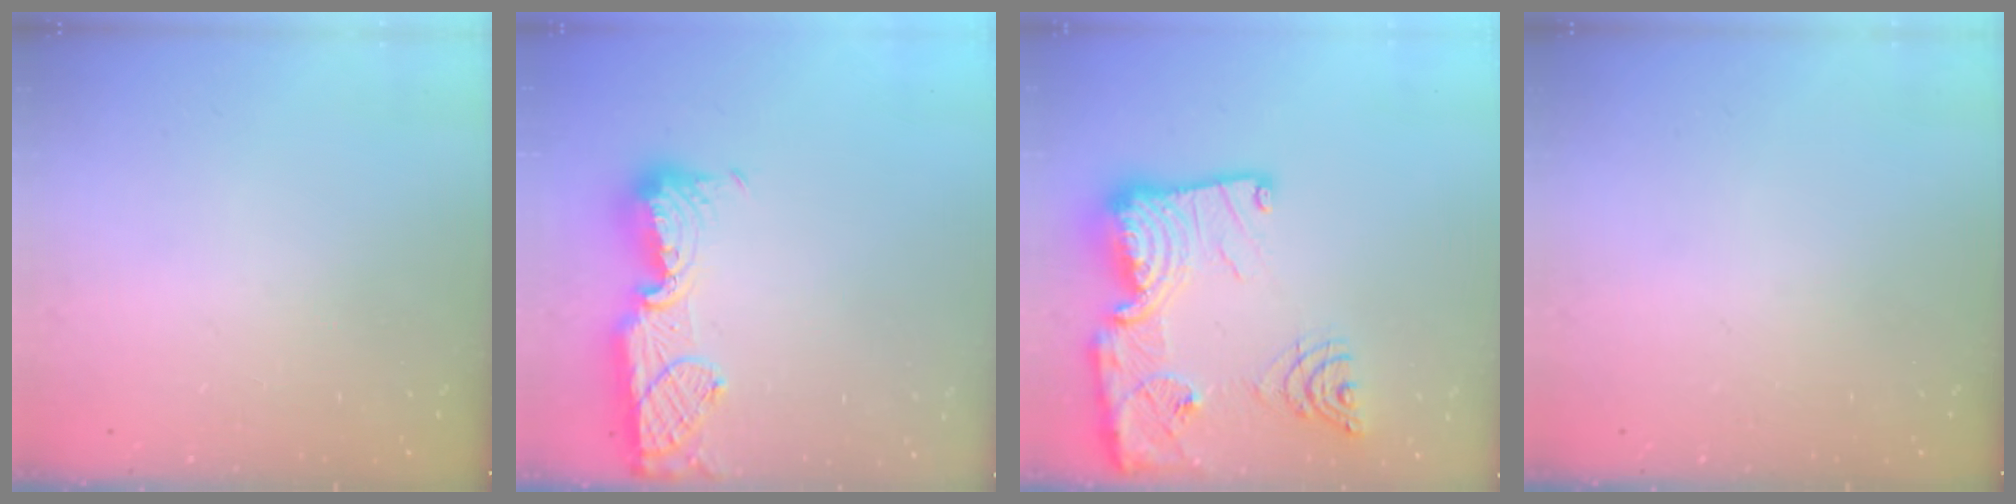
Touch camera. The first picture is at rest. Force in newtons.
{"total": 13.9, "press": 13.8, "slide": 1.2}
{"total": 25.2, "press": 25.1, "slide": 2.6}
{"total": 0.0}